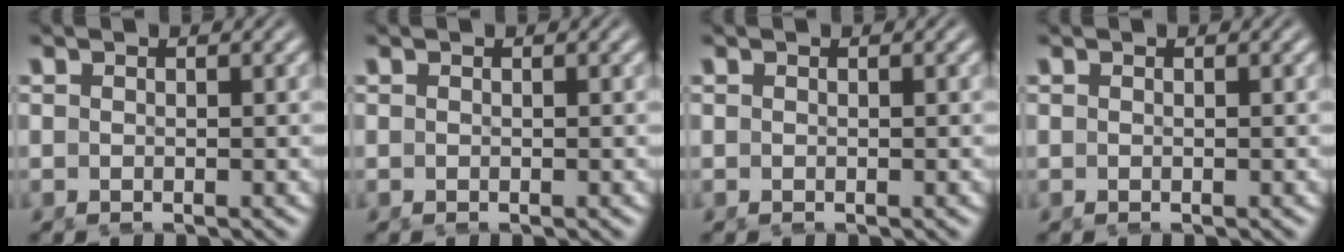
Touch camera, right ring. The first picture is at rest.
{"total": 0.0}
{"total": 0.0}
{"total": 0.0}